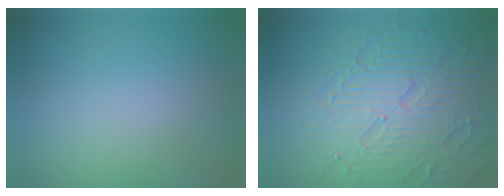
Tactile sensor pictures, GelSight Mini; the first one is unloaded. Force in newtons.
{"total": 8.2, "press": 6.1, "slide": 5.5}